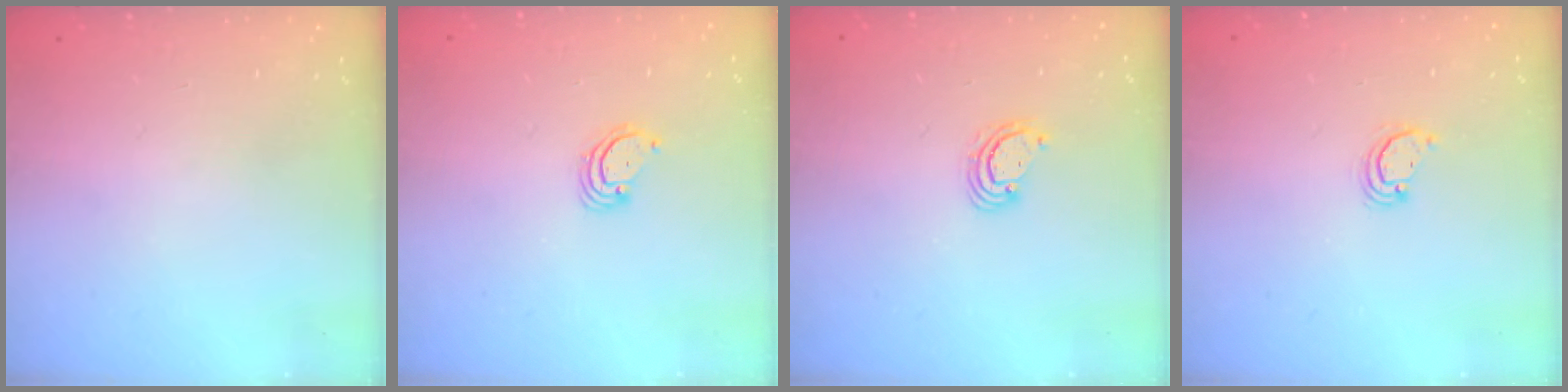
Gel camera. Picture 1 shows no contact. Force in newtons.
{"total": 3.5, "press": 3.5, "slide": 0.3}
{"total": 3.3, "press": 3.3, "slide": 0.2}
{"total": 2.2, "press": 2.2, "slide": 0.3}